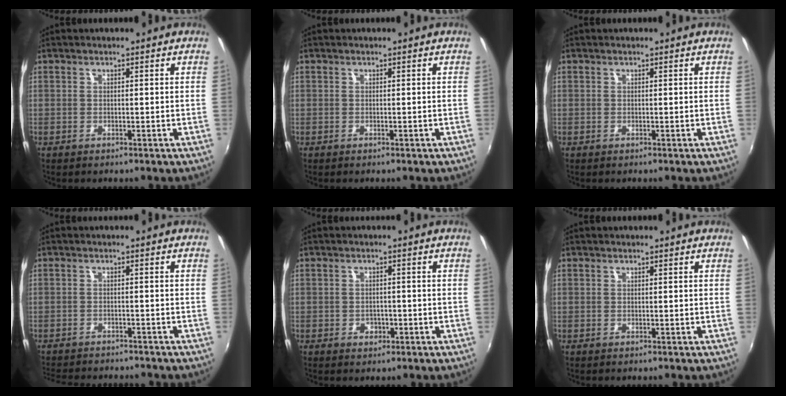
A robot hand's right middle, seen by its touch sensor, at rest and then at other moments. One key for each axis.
{"total": 0.0}
{"total": 0.0}
{"total": 9.5, "fx": -8.7, "fy": 2.3, "fz": 3.3, "tx": -0.082, "ty": -0.018, "tz": -0.129}
{"total": 2.5, "fx": -1.0, "fy": 2.0, "fz": 1.0, "tx": -0.018, "ty": 0.000, "tz": -0.014}
{"total": 0.0}